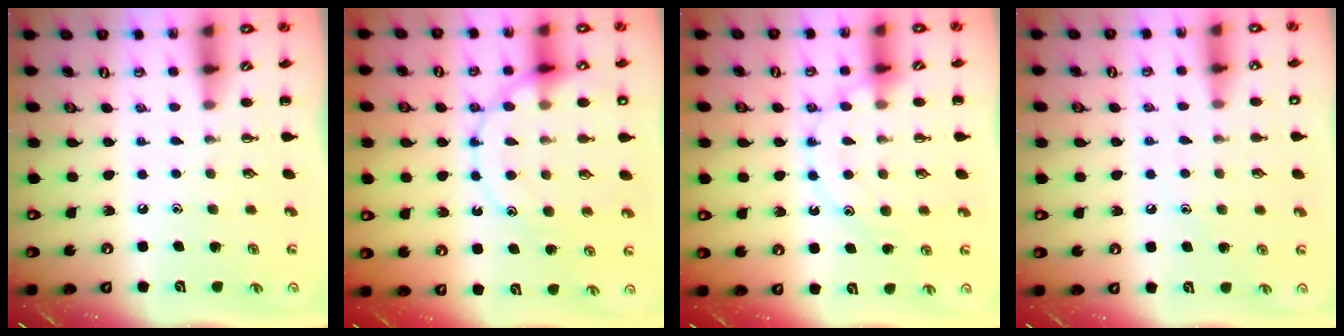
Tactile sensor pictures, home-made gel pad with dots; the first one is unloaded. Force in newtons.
{"total": 15.8, "press": 15.7, "slide": 1.8}
{"total": 12.3, "press": 12.2, "slide": 1.7}
{"total": 7.0, "press": 6.8, "slide": 1.8}